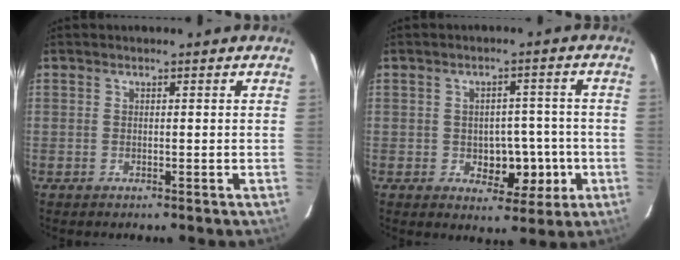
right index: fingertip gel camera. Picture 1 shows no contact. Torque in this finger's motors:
{"motor_torque": [0.18, -0.19, 0.16, 0.04]}